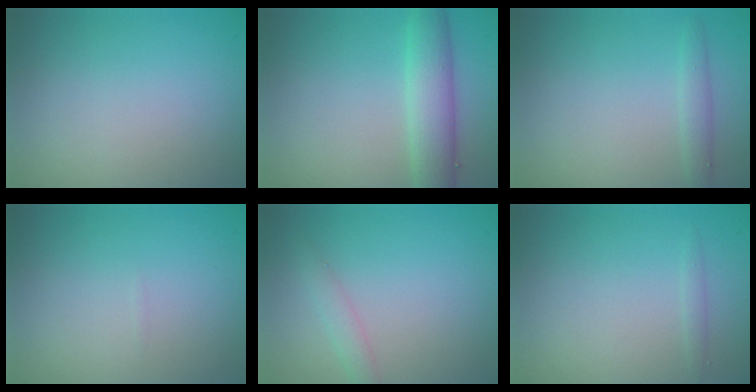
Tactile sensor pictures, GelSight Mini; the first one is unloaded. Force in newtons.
{"total": 4.3, "press": 4.3, "slide": 0.3}
{"total": 1.3, "press": 1.3, "slide": 0.2}
{"total": 0.0}
{"total": 1.4, "press": 1.4, "slide": 0.1}
{"total": 0.5, "press": 0.5, "slide": 0.0}